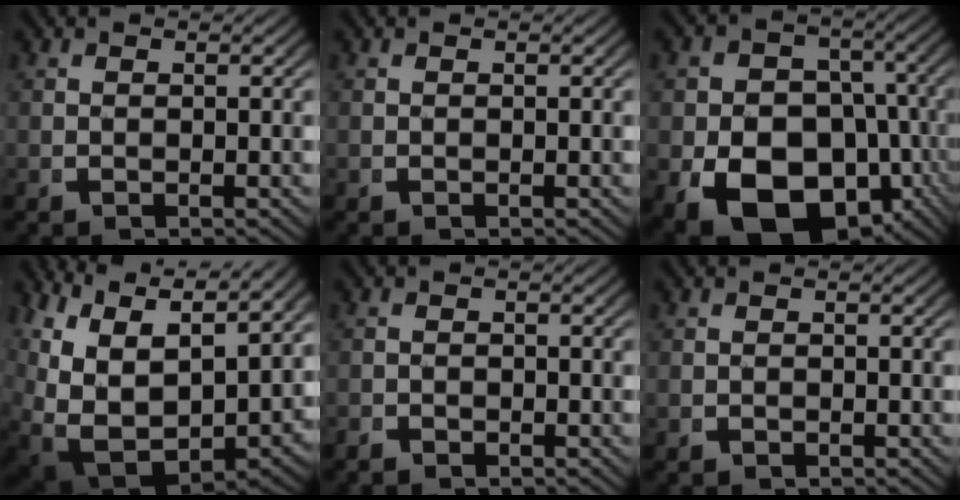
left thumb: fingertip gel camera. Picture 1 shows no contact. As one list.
[{"total": 0.0}, {"total": 17.4, "force": [-5.7, 12.4, 10.8], "torque": [-0.207, -0.093, -0.052]}, {"total": 16.0, "force": [-0.5, 11.3, 11.3], "torque": [-0.254, -0.078, 0.016]}, {"total": 1.3, "force": [-1.3, 0.3, -0.1], "torque": [0.006, -0.007, -0.025]}, {"total": 0.7, "force": [-0.6, 0.1, 0.0], "torque": [0.001, -0.003, -0.012]}]